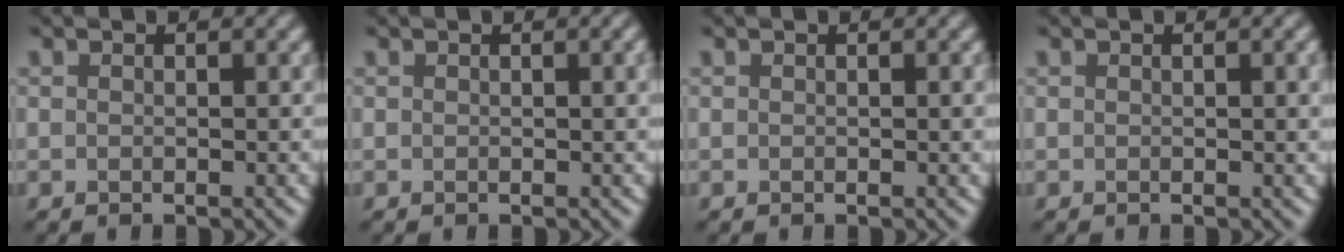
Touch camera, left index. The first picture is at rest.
{"total": 1.2, "force": [0.2, 0.3, 1.1], "torque": [-0.013, 0.003, 0.001]}
{"total": 0.7, "force": [0.1, 0.1, 0.6], "torque": [-0.006, 0.001, 0.000]}
{"total": 1.4, "force": [0.3, 0.4, 1.3], "torque": [-0.014, 0.003, 0.002]}